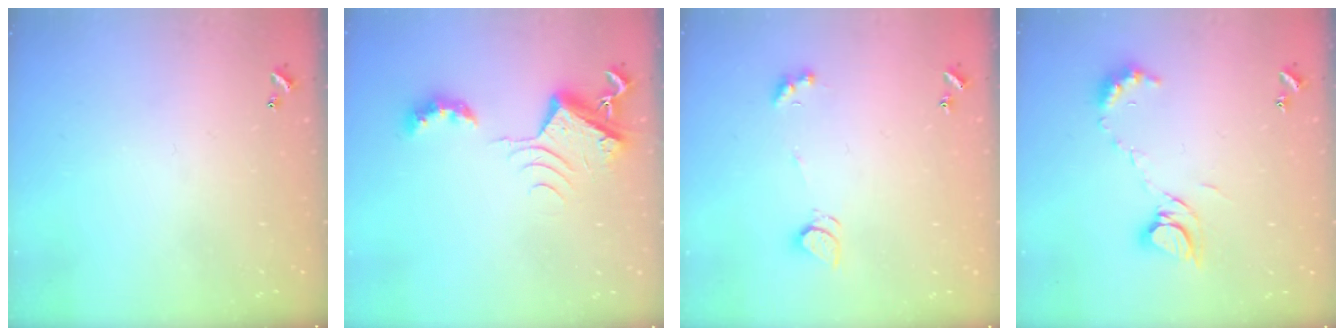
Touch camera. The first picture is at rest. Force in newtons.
{"total": 7.0, "press": 7.0, "slide": 0.8}
{"total": 2.3, "press": 2.3, "slide": 0.4}
{"total": 9.3, "press": 9.3, "slide": 1.0}